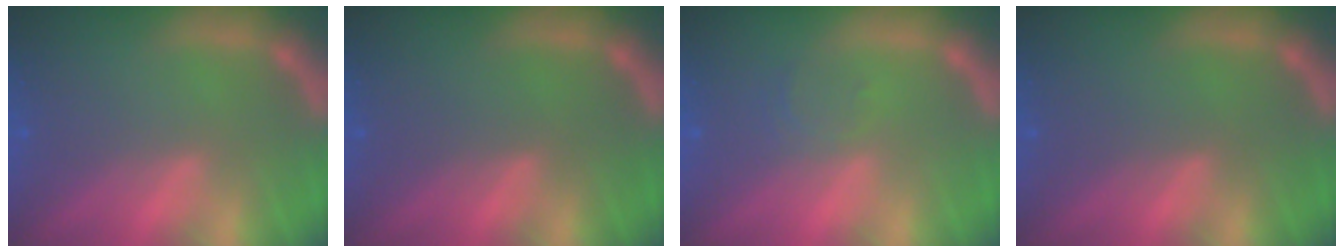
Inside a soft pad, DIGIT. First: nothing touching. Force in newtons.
{"total": 0.0}
{"total": 1.5}
{"total": 0.0}